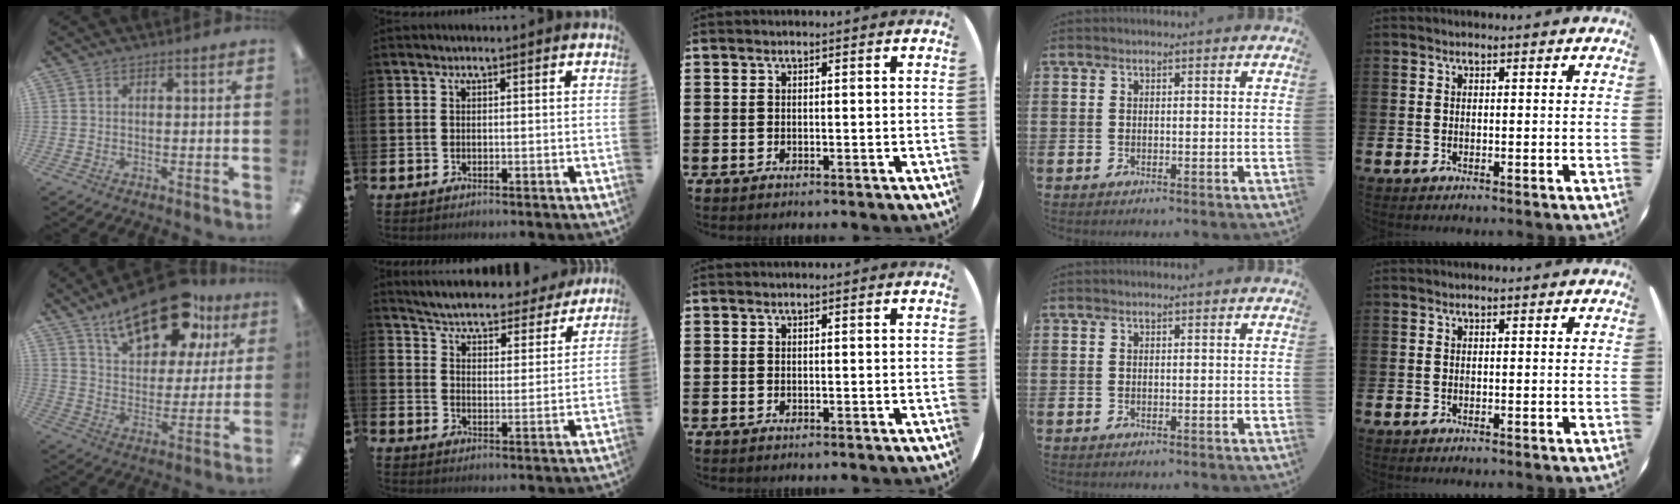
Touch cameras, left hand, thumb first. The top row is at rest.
{"thumb": {"total": 19.7, "force": [13.5, 8.9, 11.2], "torque": [-0.183, -0.064, 0.232]}, "index": {"total": 5.1, "force": [4.9, 0.7, 1.0], "torque": [-0.049, -0.040, 0.081]}}